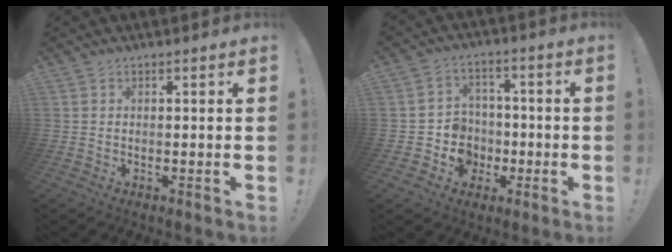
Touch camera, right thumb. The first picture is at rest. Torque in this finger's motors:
{"motor_torque": [1.15, 0.72, 0.02, 0.00, 0.00]}